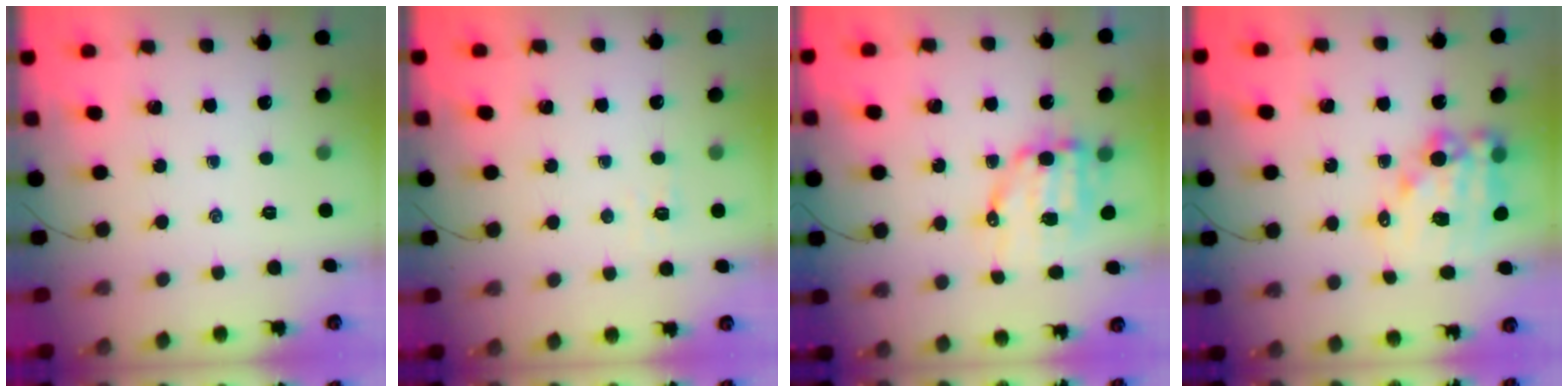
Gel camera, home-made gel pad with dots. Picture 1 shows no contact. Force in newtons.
{"total": 2.3, "press": 2.1, "slide": 0.8}
{"total": 10.0, "press": 9.8, "slide": 1.9}
{"total": 14.5, "press": 14.1, "slide": 3.4}